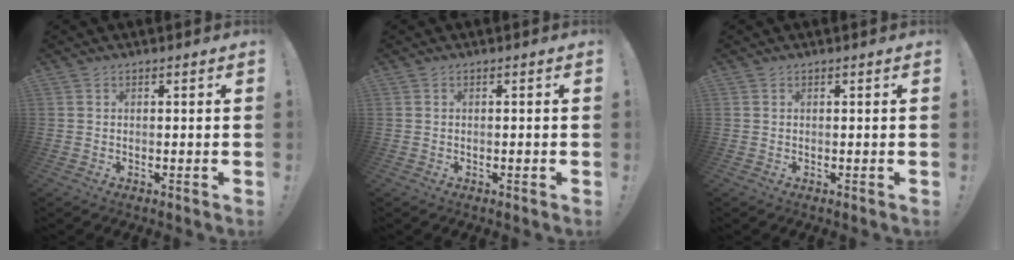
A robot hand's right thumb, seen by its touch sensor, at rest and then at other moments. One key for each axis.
{"total": 0.7, "fx": -0.1, "fy": 0.2, "fz": 0.6, "tx": -0.009, "ty": 0.001, "tz": -0.001}
{"total": 0.0}